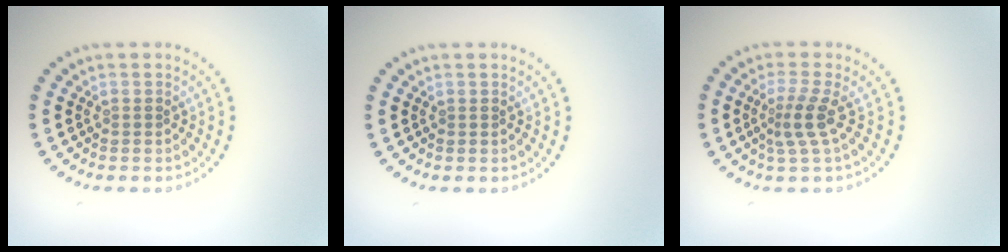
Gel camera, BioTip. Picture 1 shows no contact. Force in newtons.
{"total": 0.0}
{"total": 2.4, "press": 1.7, "slide": 1.8}